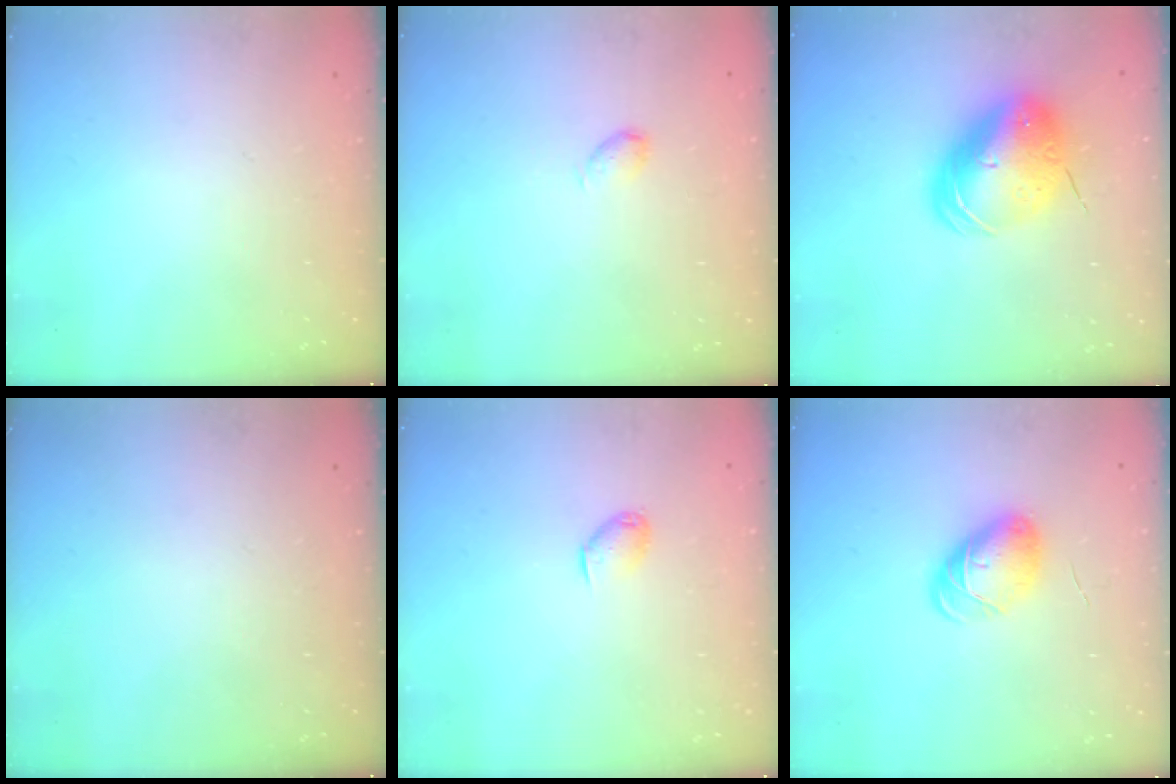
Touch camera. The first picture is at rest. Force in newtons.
{"total": 3.8, "press": 3.8, "slide": 0.7}
{"total": 13.3, "press": 13.1, "slide": 2.6}
{"total": 0.0}
{"total": 5.5, "press": 5.4, "slide": 1.2}
{"total": 7.5, "press": 7.5, "slide": 0.5}